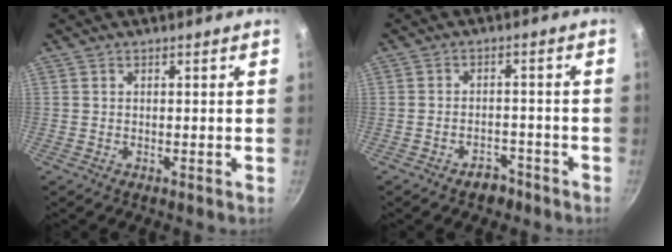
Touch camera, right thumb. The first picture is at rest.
{"total": 3.4, "force": [-2.6, 1.9, 1.2], "torque": [-0.013, 0.022, -0.035]}